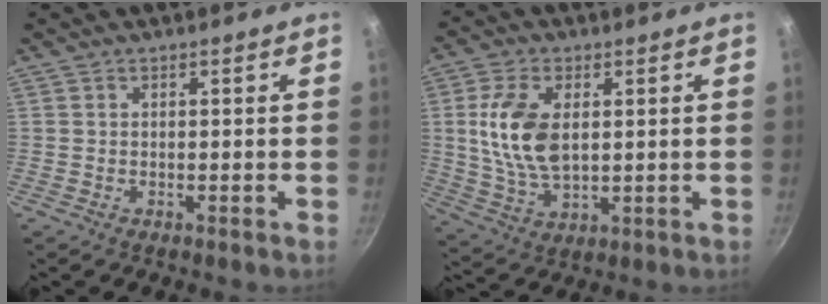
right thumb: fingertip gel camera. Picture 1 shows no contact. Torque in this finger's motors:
{"motor_torque": [0.66, 1.05, 1.62, 0.59, 0.20]}